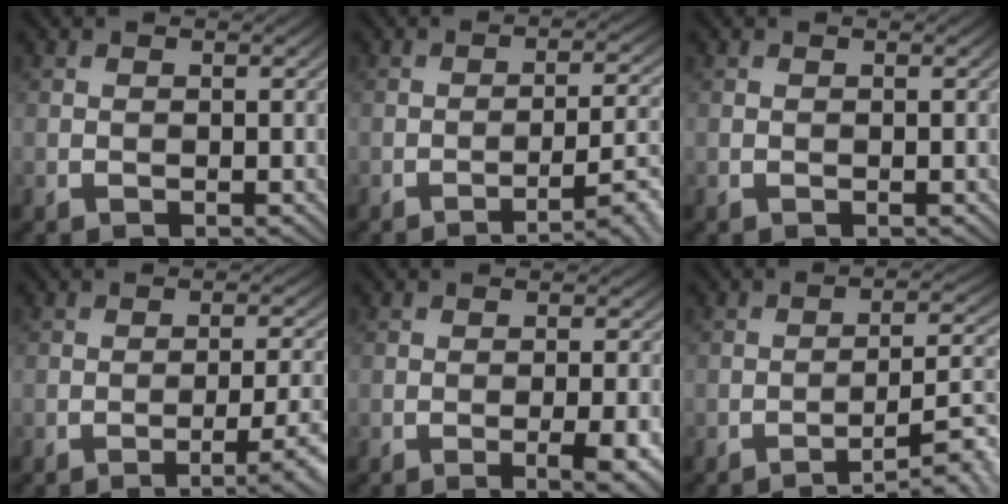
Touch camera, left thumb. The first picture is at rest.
{"total": 7.0, "force": [-3.9, 1.6, 5.6], "torque": [-0.081, 0.006, -0.056]}
{"total": 0.0}
{"total": 5.8, "force": [-2.5, 1.3, 5.0], "torque": [-0.077, 0.000, -0.034]}
{"total": 5.6, "force": [-2.3, 1.1, 5.0], "torque": [-0.075, 0.004, -0.025]}
{"total": 9.0, "force": [-5.6, 2.1, 6.8], "torque": [-0.097, 0.013, -0.080]}